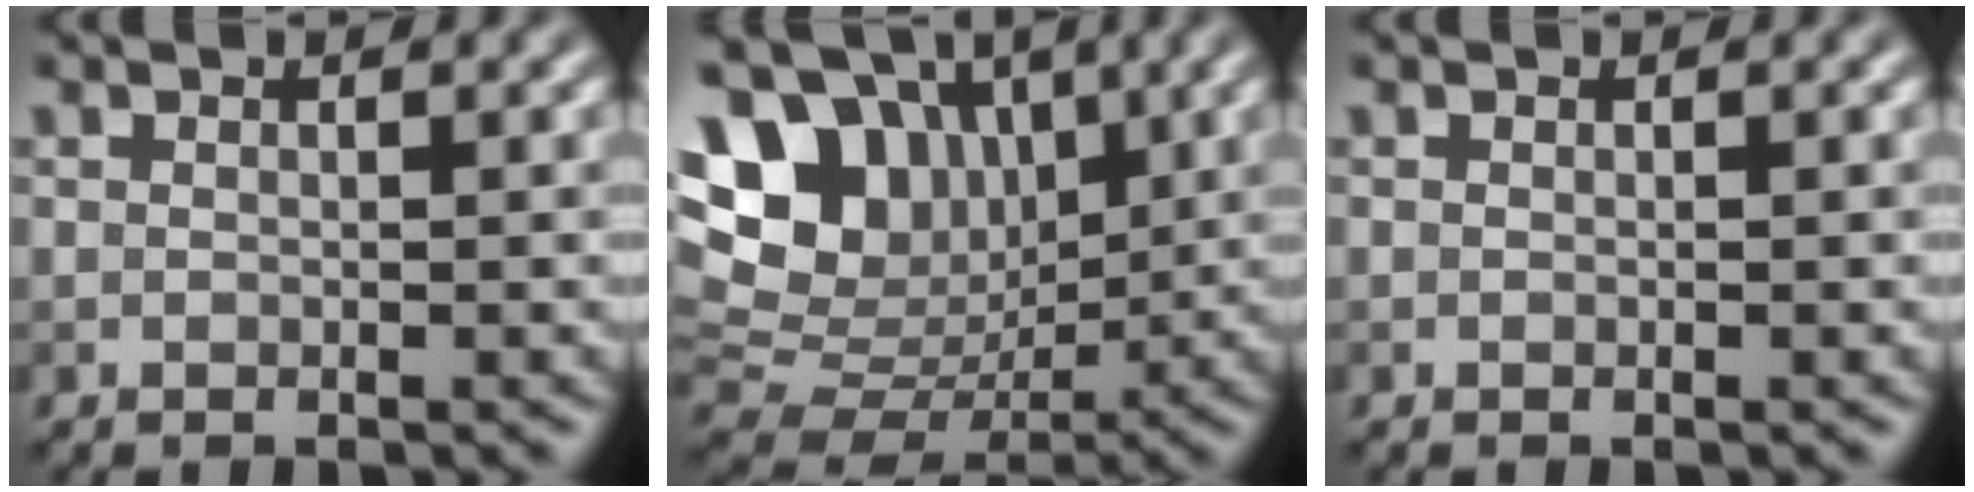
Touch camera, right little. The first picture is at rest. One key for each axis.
{"total": 14.4, "fx": 5.9, "fy": 10.6, "fz": 7.9, "tx": -0.168, "ty": 0.044, "tz": 0.096}
{"total": 0.0}